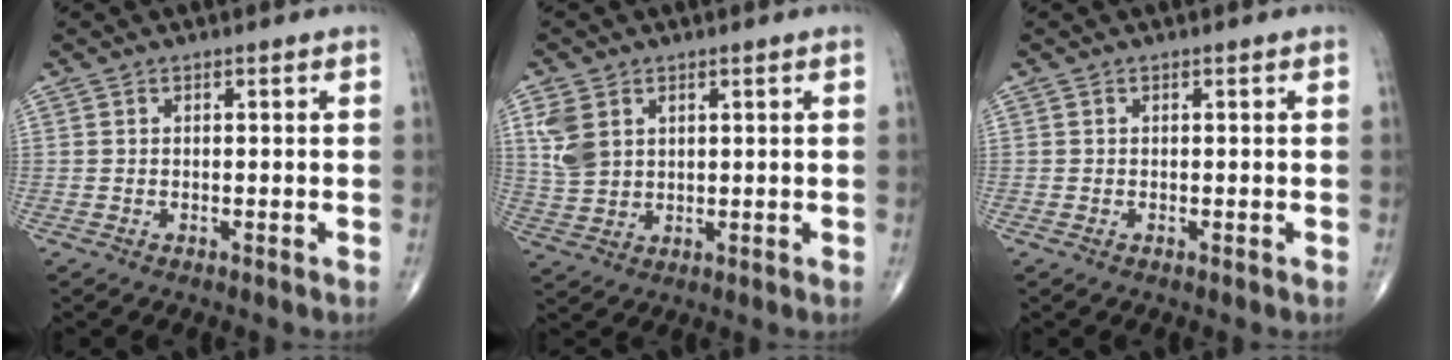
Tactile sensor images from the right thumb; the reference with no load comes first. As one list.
[{"total": 6.3, "force": [2.3, 4.5, 3.8], "torque": [-0.071, -0.005, 0.056]}, {"total": 0.0}]